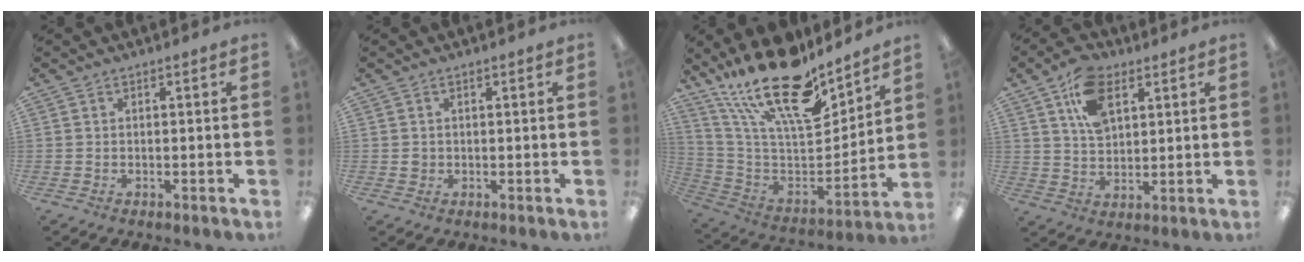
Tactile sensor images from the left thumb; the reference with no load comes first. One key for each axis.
{"total": 1.2, "fx": 0.2, "fy": 1.2, "fz": 0.2, "tx": -0.007, "ty": 0.006, "tz": 0.002}
{"total": 23.9, "fx": 17.3, "fy": 8.5, "fz": 14.1, "tx": -0.255, "ty": -0.114, "tz": 0.302}
{"total": 11.4, "fx": 5.4, "fy": 6.8, "fz": 7.3, "tx": -0.131, "ty": 0.000, "tz": 0.101}